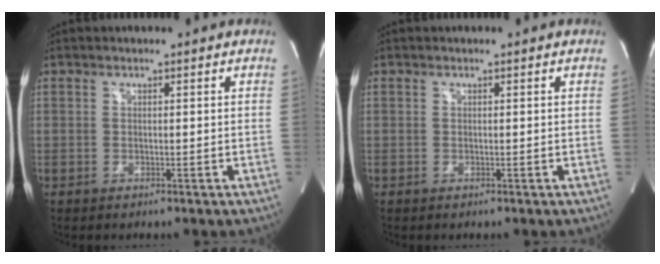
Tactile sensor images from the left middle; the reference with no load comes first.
{"total": 0.0}